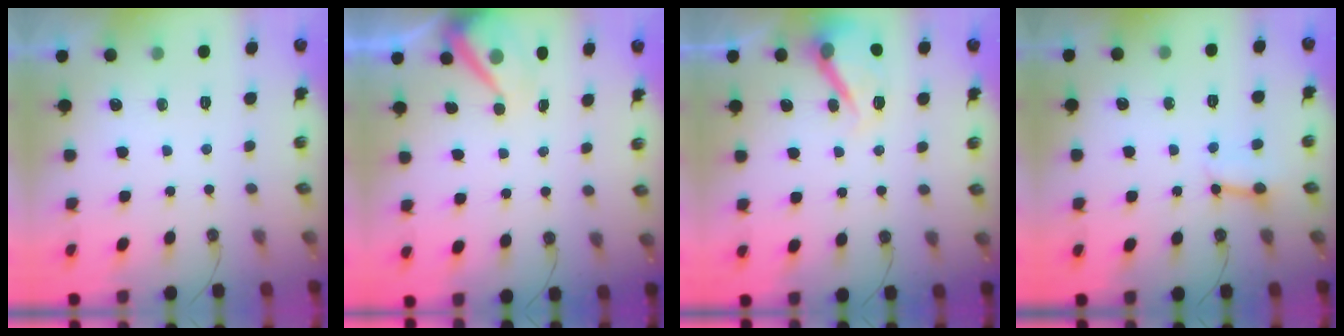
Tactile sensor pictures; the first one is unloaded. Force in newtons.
{"total": 8.0, "press": 8.0, "slide": 0.8}
{"total": 12.6, "press": 12.5, "slide": 1.4}
{"total": 3.4, "press": 3.4, "slide": 0.1}